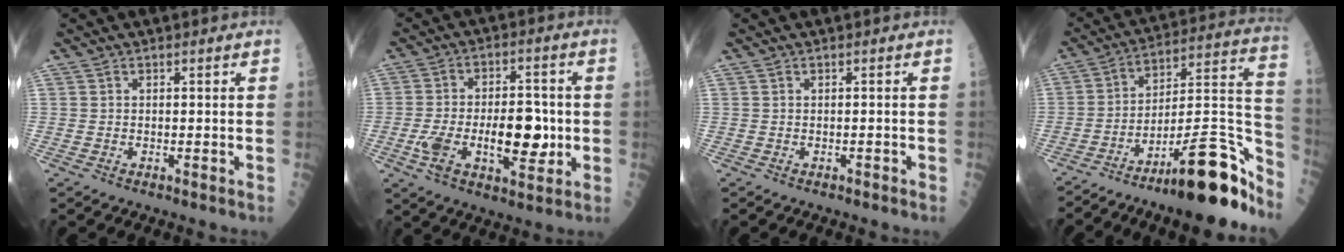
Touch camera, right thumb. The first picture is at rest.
{"total": 14.9, "force": [-2.2, 7.4, 12.7], "torque": [-0.194, 0.018, -0.027]}
{"total": 0.5, "force": [-0.4, 0.2, 0.2], "torque": [-0.003, 0.000, -0.008]}
{"total": 21.3, "force": [-14.0, 4.4, 15.4], "torque": [-0.197, 0.093, -0.221]}